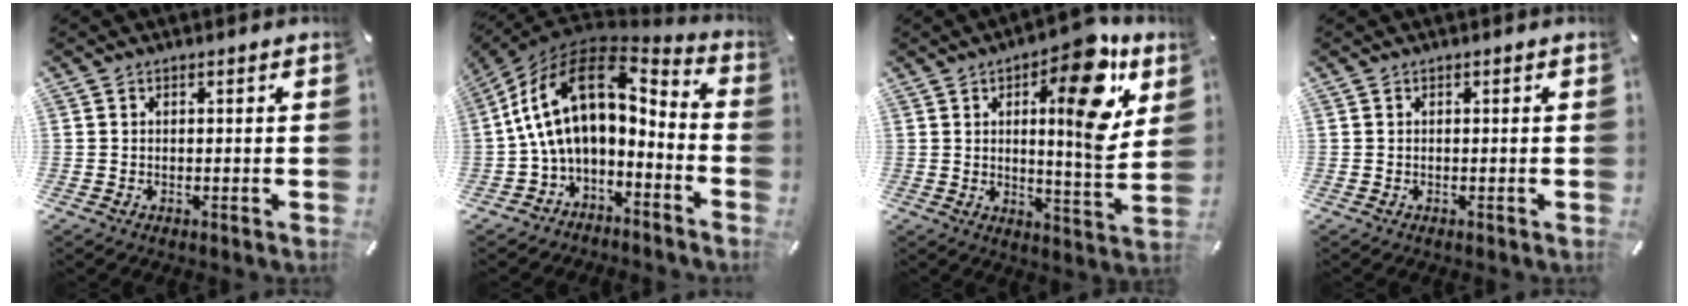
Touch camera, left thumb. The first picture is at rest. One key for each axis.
{"total": 18.1, "fx": 2.4, "fy": 11.0, "fz": 14.2, "tx": -0.298, "ty": -0.017, "tz": 0.045}
{"total": 17.2, "fx": 7.2, "fy": 5.2, "fz": 14.7, "tx": -0.186, "ty": -0.046, "tz": 0.100}
{"total": 0.0}